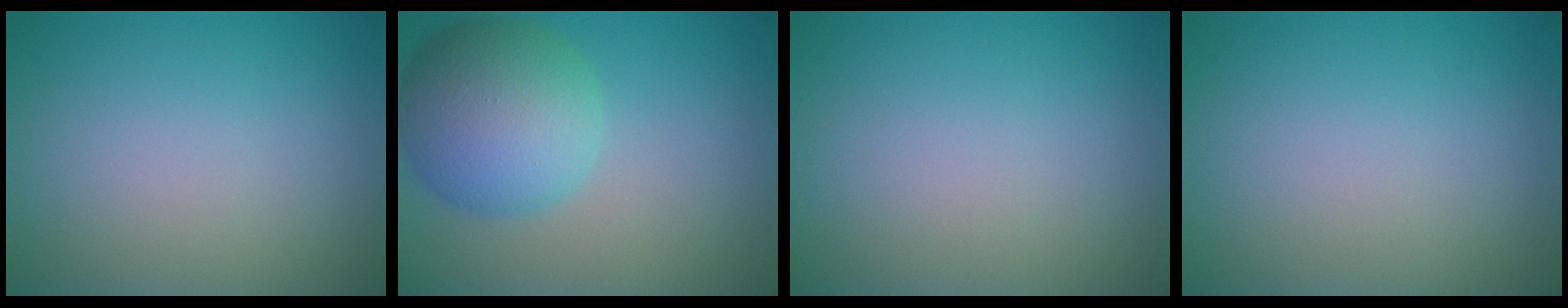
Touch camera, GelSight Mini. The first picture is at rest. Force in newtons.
{"total": 7.9, "press": 7.9, "slide": 0.4}
{"total": 0.0}
{"total": 0.0}